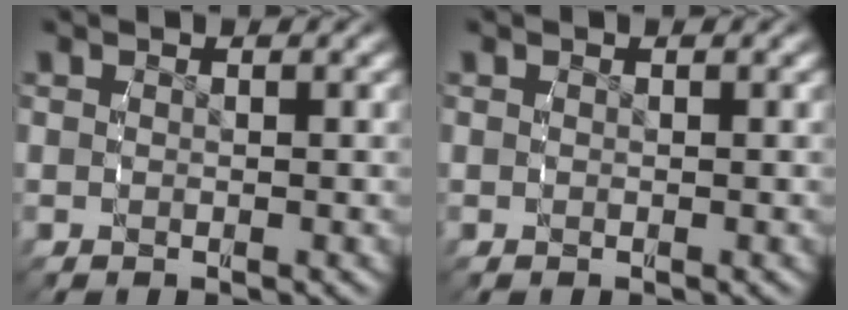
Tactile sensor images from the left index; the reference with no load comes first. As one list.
[{"total": 0.0}]